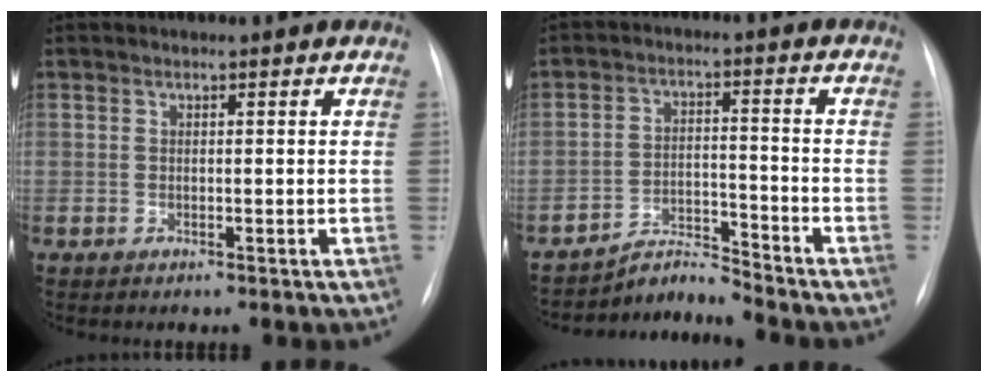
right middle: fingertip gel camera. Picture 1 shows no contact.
{"total": 5.1, "force": [-4.8, -1.2, -1.1], "torque": [0.010, -0.003, -0.081]}